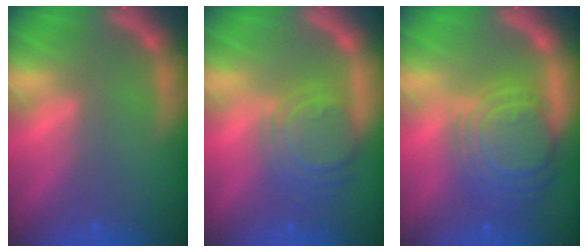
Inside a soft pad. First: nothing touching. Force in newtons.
{"total": 6.5}
{"total": 10.0}